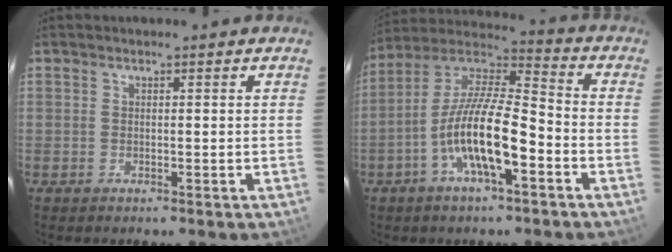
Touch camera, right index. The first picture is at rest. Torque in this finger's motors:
{"motor_torque": [1.25, -0.89, 1.05, 0.21]}